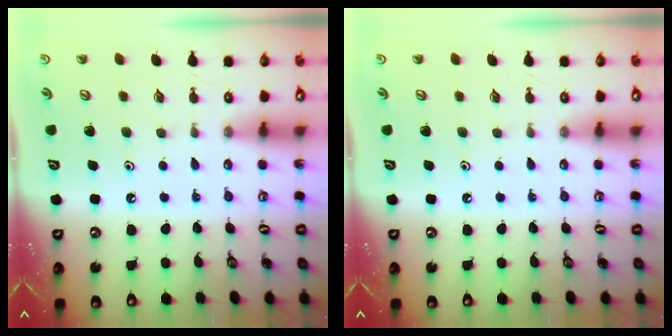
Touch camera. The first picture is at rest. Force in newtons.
{"total": 0.0}